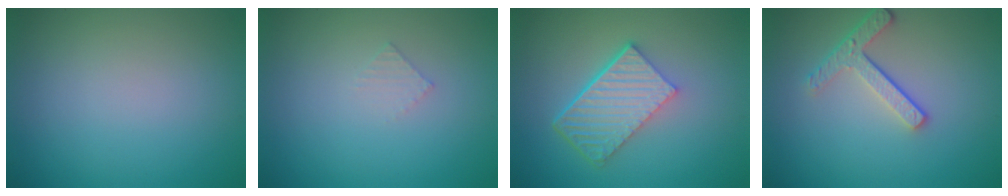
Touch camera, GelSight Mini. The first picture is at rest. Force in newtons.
{"total": 0.8, "press": 0.8, "slide": 0.1}
{"total": 6.0, "press": 4.1, "slide": 4.4}
{"total": 3.2, "press": 2.5, "slide": 2.0}